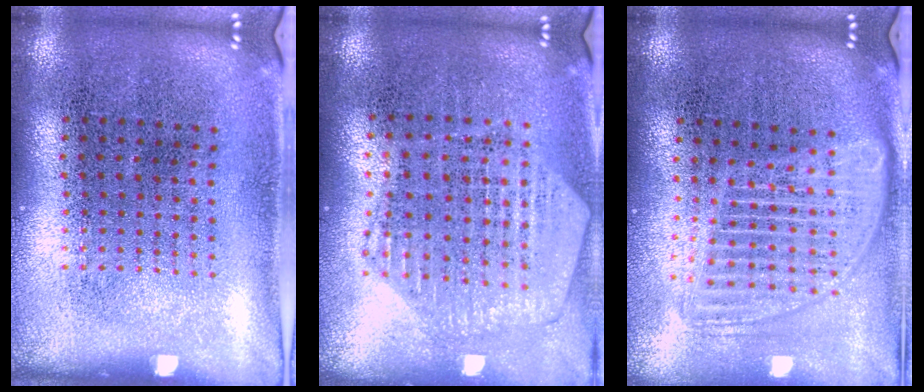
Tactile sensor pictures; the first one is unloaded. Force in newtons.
{"total": 1.1, "press": 1.1, "slide": 0.2}
{"total": 1.8, "press": 1.5, "slide": 0.9}